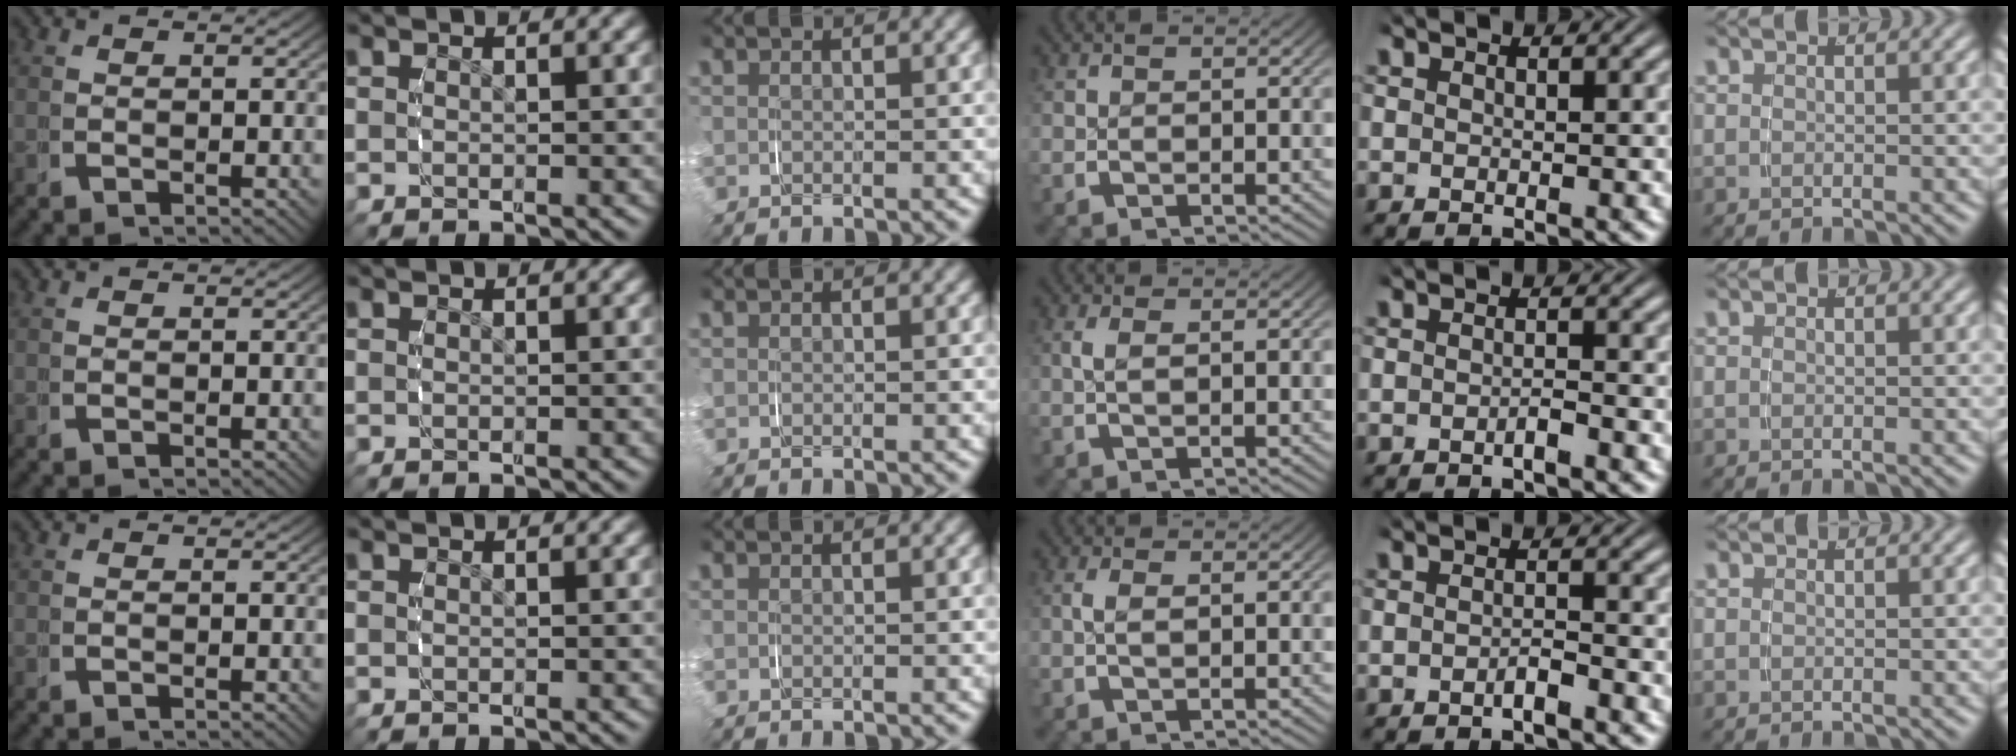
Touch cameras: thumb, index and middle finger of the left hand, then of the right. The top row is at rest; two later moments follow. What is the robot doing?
{"motion": "grasp_and_lifting", "object": "toothpaste"}